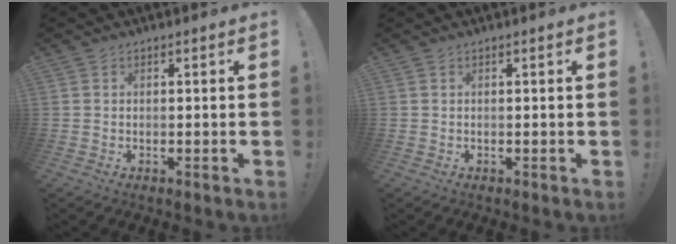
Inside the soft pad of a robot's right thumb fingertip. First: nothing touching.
{"total": 0.0}